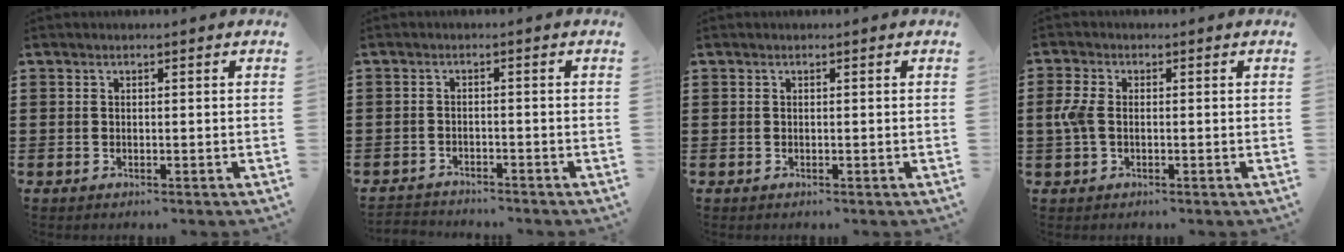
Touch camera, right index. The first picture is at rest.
{"total": 2.0, "force": [-2.0, 0.2, -0.1], "torque": [-0.006, -0.002, -0.044]}
{"total": 0.0}
{"total": 4.0, "force": [-0.3, 2.4, 3.2], "torque": [-0.093, -0.004, -0.014]}